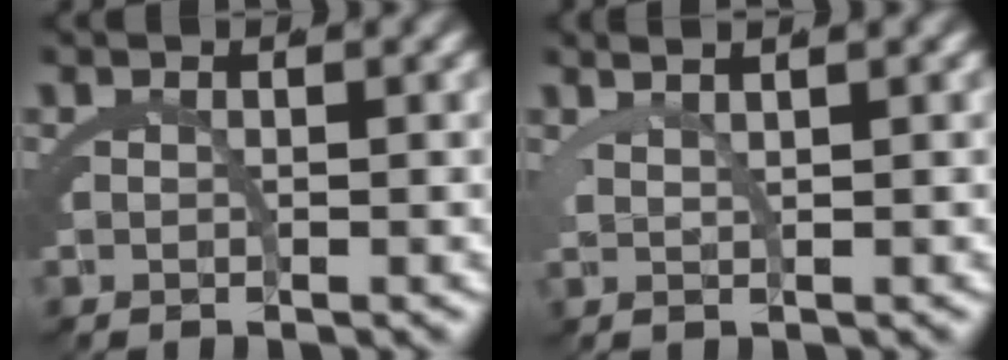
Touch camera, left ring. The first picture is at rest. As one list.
[{"total": 3.1, "force": [2.5, 0.7, 1.8], "torque": [-0.016, 0.025, 0.036]}]